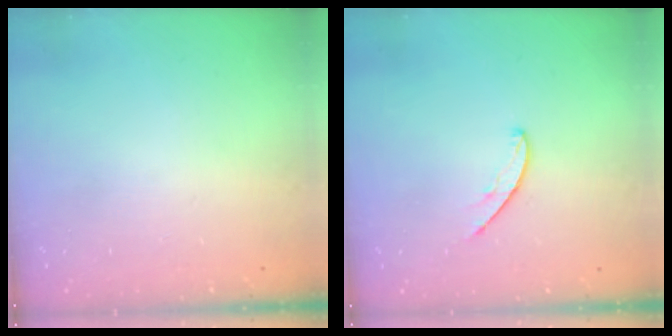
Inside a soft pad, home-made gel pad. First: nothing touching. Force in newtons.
{"total": 4.6, "press": 4.6, "slide": 0.5}